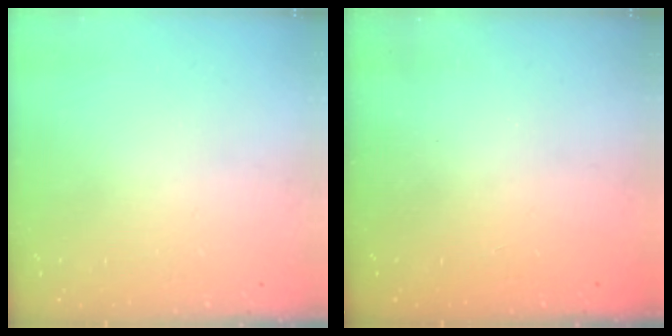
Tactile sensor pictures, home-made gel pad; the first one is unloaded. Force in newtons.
{"total": 2.4, "press": 2.3, "slide": 0.7}